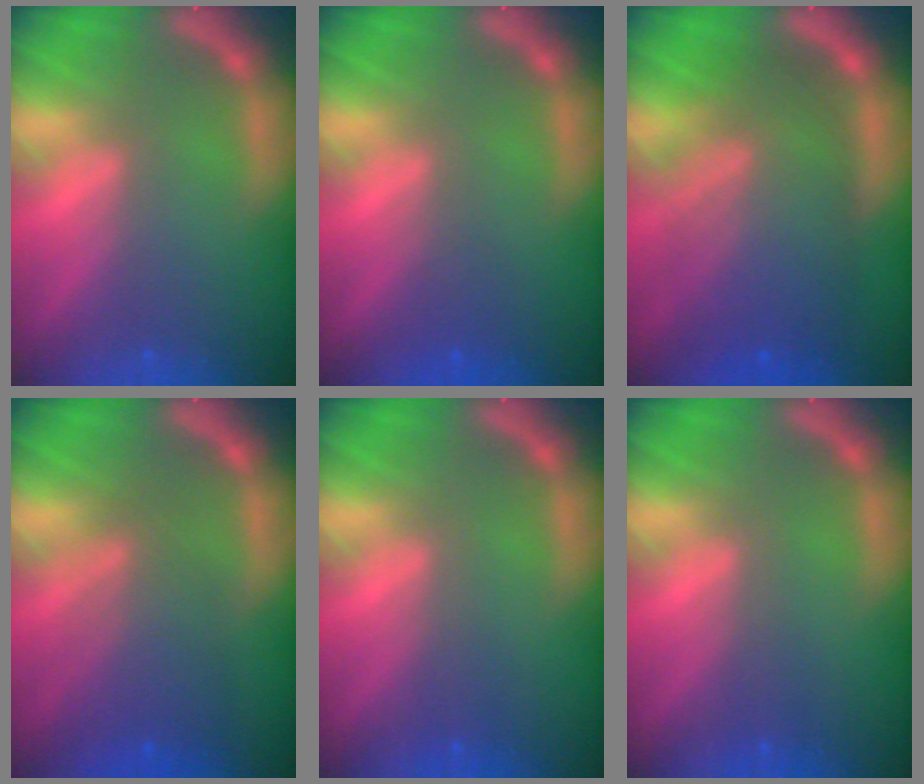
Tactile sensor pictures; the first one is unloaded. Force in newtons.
{"total": 1.5}
{"total": 10.1}
{"total": 5.6}
{"total": 1.0}
{"total": 1.0}